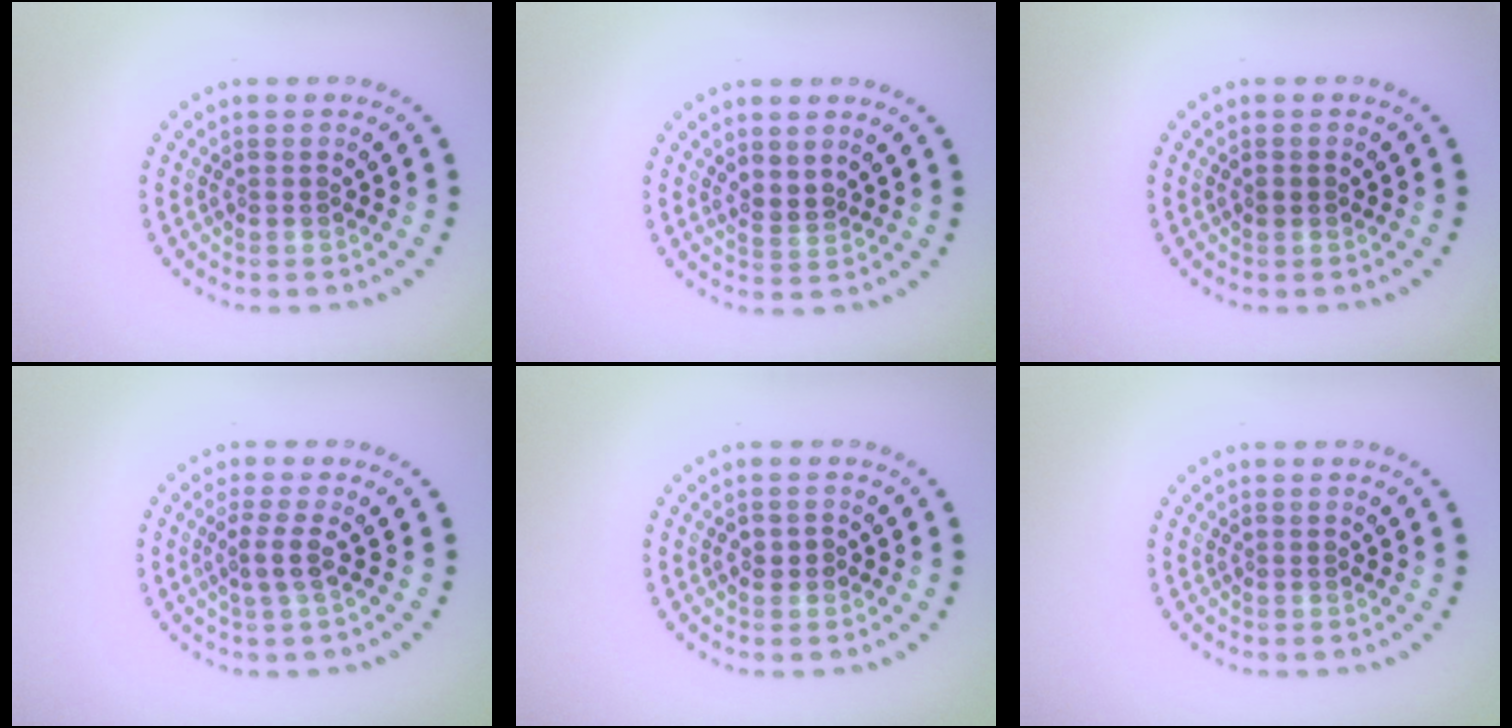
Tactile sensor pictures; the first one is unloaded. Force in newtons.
{"total": 1.5, "press": 1.2, "slide": 0.8}
{"total": 0.8, "press": 0.8, "slide": 0.0}
{"total": 2.0, "press": 1.5, "slide": 1.3}
{"total": 1.2, "press": 1.0, "slide": 0.5}
{"total": 0.0}